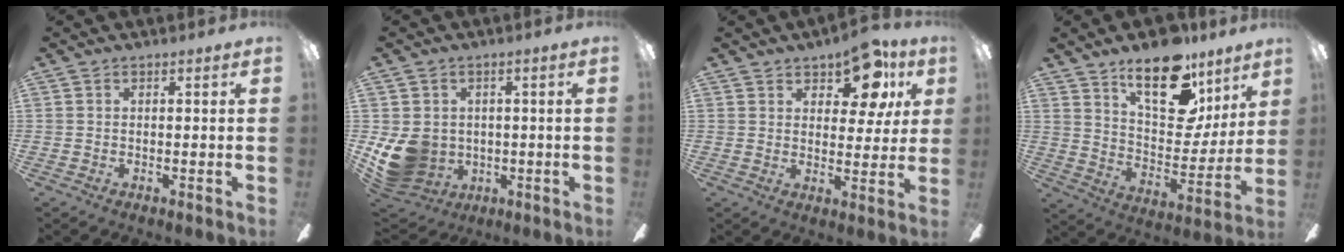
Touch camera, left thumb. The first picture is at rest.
{"total": 10.9, "force": [-1.3, 9.7, 4.7], "torque": [-0.120, 0.002, -0.014]}
{"total": 12.6, "force": [7.3, 6.4, 8.0], "torque": [-0.100, -0.027, 0.124]}
{"total": 20.7, "force": [13.4, 9.9, 12.2], "torque": [-0.182, -0.078, 0.230]}